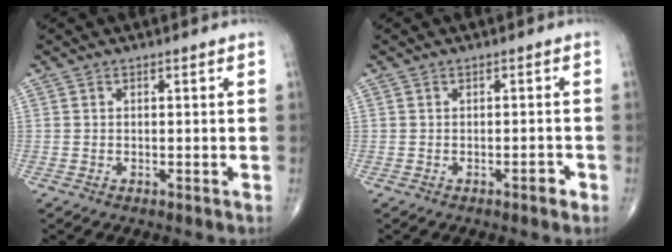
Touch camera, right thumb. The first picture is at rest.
{"total": 1.6, "force": [-0.9, 0.6, 1.2], "torque": [-0.016, 0.001, -0.013]}